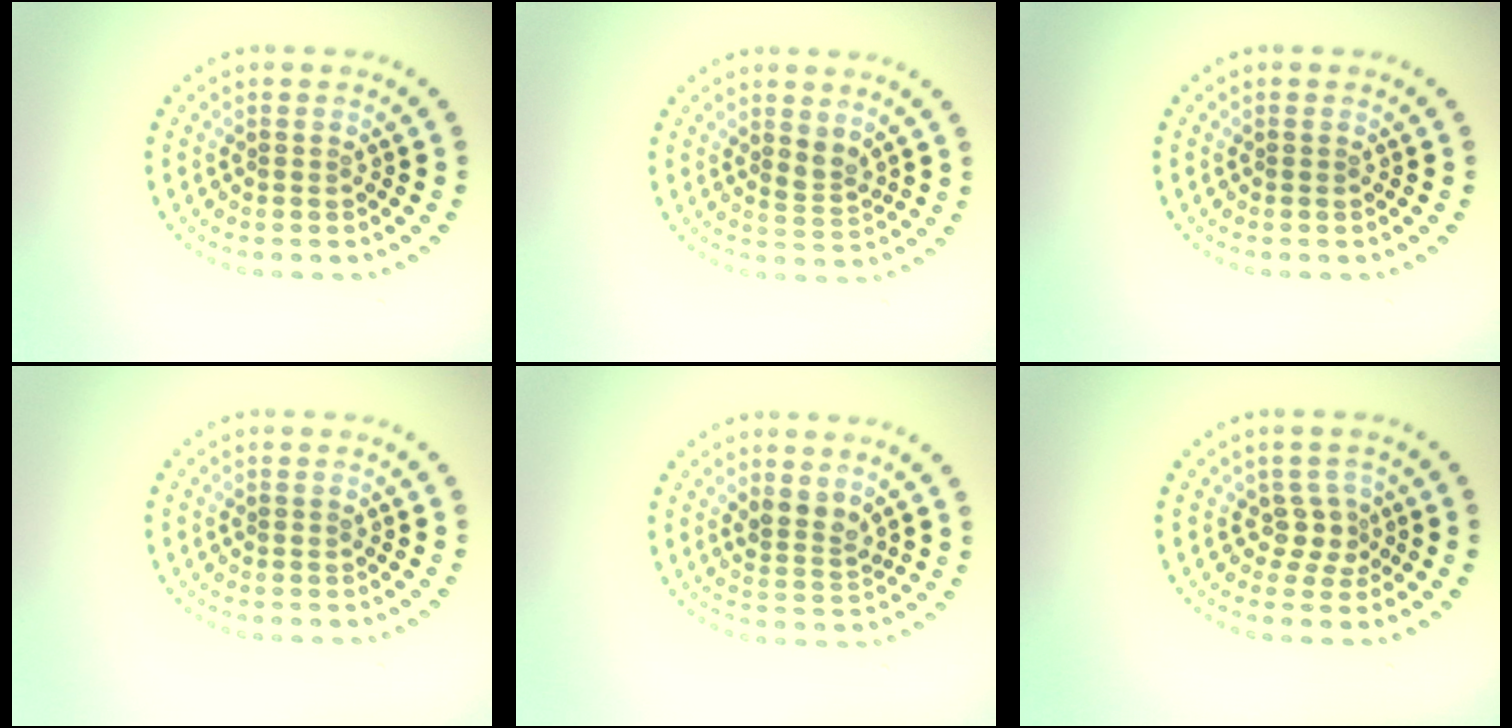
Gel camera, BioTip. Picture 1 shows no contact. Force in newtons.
{"total": 1.6, "press": 1.3, "slide": 0.9}
{"total": 0.0}
{"total": 0.0}
{"total": 2.1, "press": 1.8, "slide": 1.1}
{"total": 2.0, "press": 1.4, "slide": 1.5}